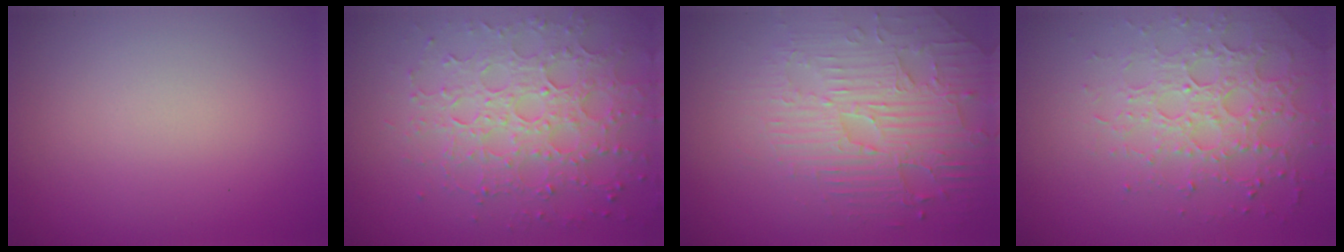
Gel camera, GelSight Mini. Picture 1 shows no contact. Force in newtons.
{"total": 6.0, "press": 5.0, "slide": 3.3}
{"total": 4.4, "press": 4.1, "slide": 1.5}
{"total": 4.1, "press": 3.9, "slide": 1.2}